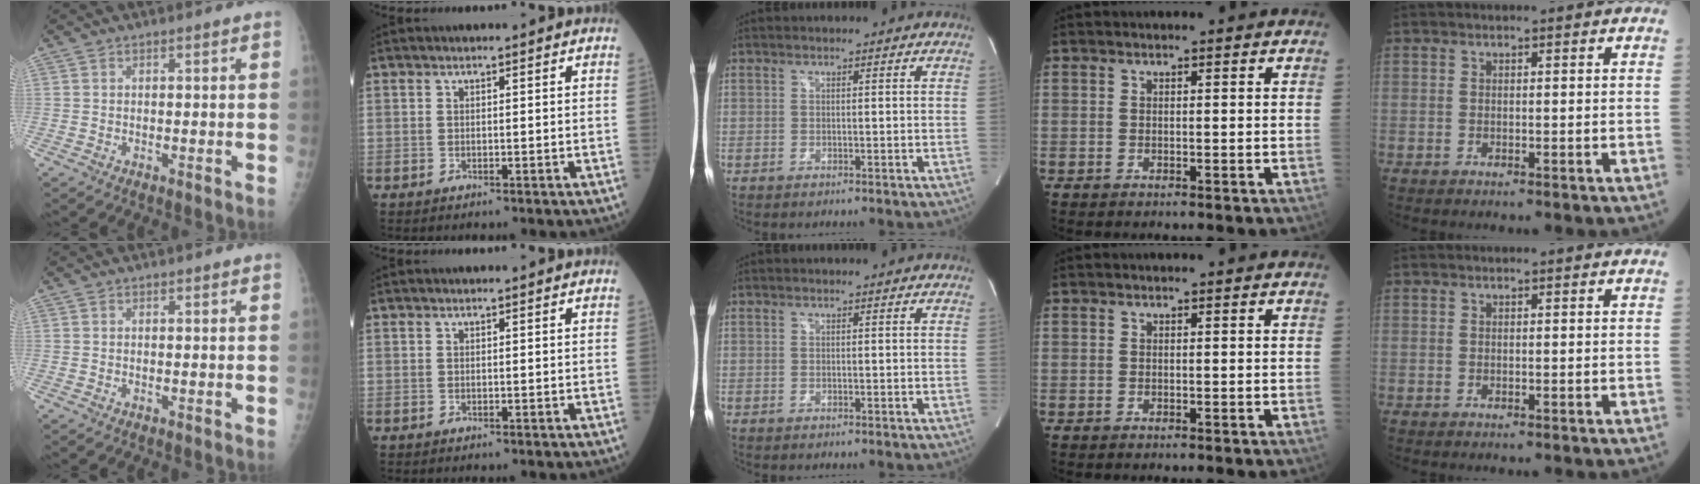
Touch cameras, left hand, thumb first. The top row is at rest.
{}